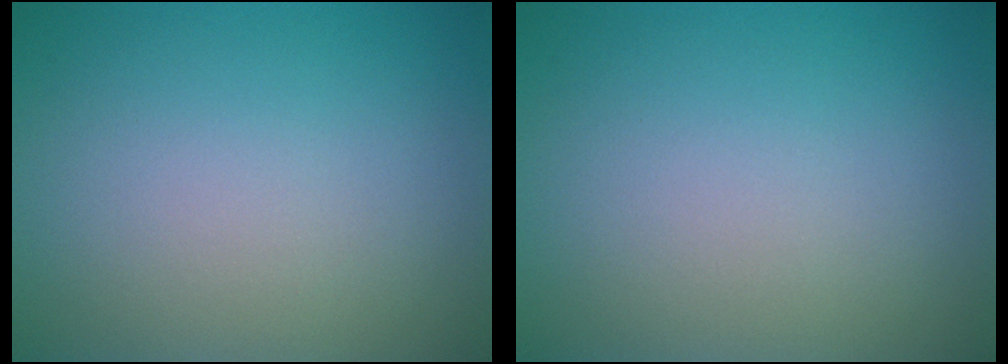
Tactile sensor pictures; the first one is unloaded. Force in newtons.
{"total": 0.0}